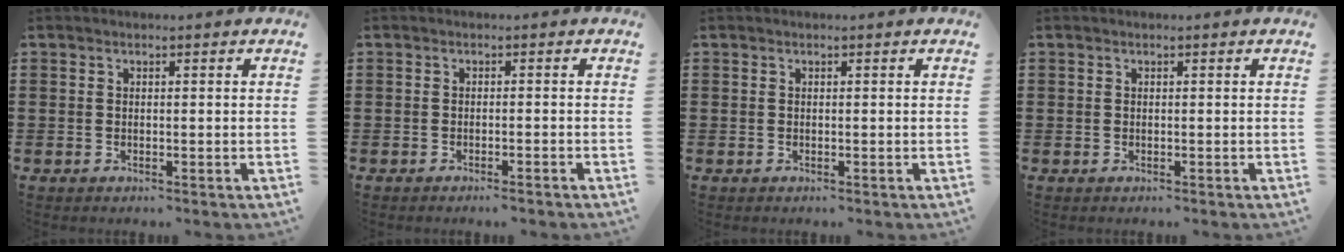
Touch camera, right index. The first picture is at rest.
{"total": 0.7, "force": [-0.6, -0.1, 0.4], "torque": [-0.009, -0.002, -0.013]}
{"total": 0.0}
{"total": 0.0}